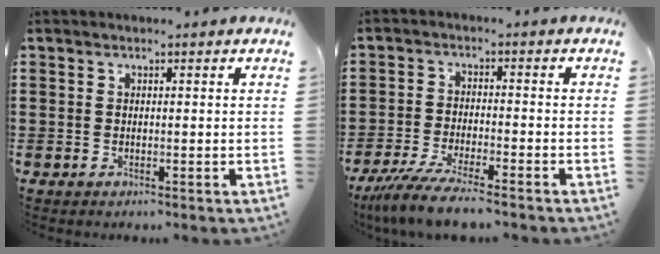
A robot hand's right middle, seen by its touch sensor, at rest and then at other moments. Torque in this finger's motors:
{"motor_torque": [2.04, -0.10, 0.77, 0.21]}